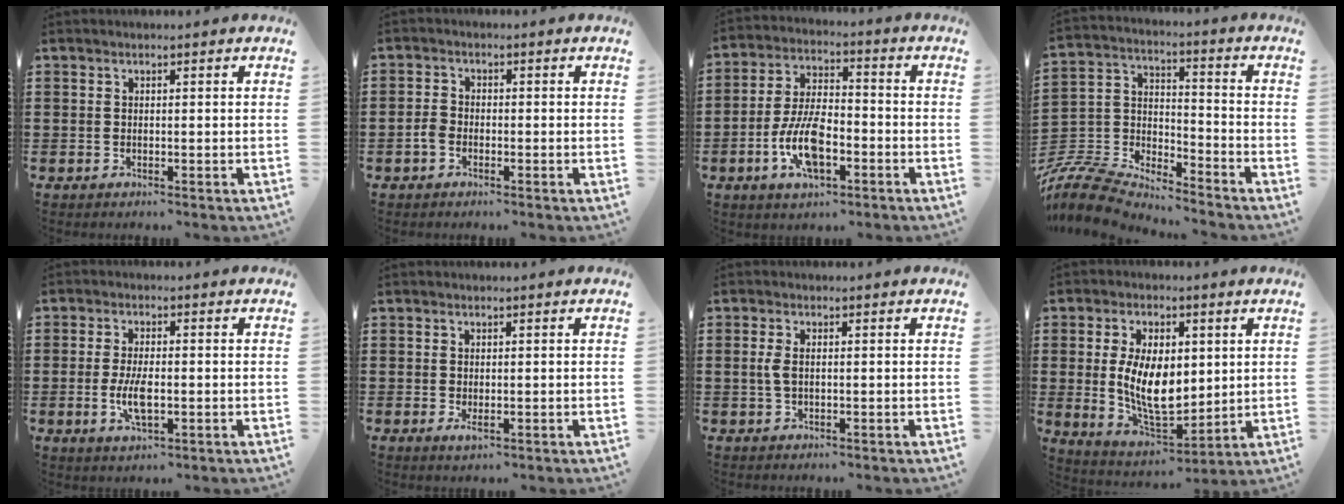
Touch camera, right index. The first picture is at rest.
{"total": 2.2, "force": [-1.1, 1.3, 1.4], "torque": [-0.051, -0.005, -0.029]}
{"total": 9.7, "force": [-3.6, 4.4, 7.9], "torque": [-0.176, -0.002, -0.068]}
{"total": 8.3, "force": [-8.0, 1.8, 1.7], "torque": [-0.071, -0.005, -0.170]}
{"total": 5.2, "force": [-1.0, 2.1, 4.6], "torque": [-0.101, -0.003, -0.022]}
{"total": 1.3, "force": [-0.2, 0.5, 1.2], "torque": [-0.022, -0.001, -0.003]}
{"total": 2.4, "force": [0.0, 1.1, 2.2], "torque": [-0.059, -0.002, -0.005]}
{"total": 10.3, "force": [0.9, 5.7, 8.5], "torque": [-0.164, 0.001, 0.015]}